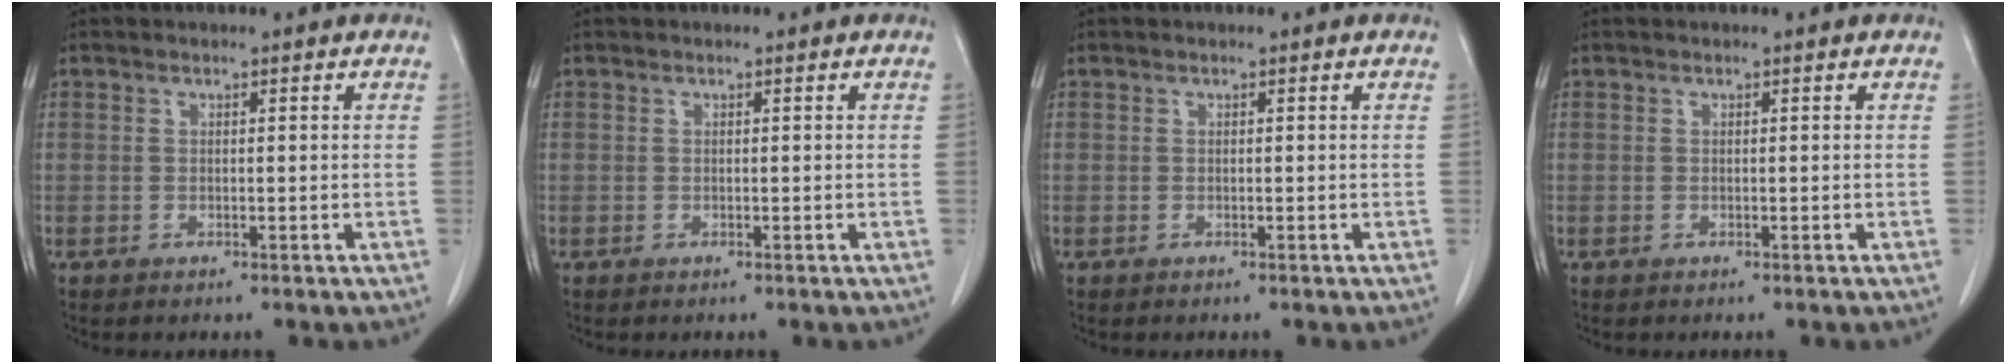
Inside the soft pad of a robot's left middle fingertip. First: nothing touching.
{"total": 0.0}
{"total": 0.0}
{"total": 0.0}